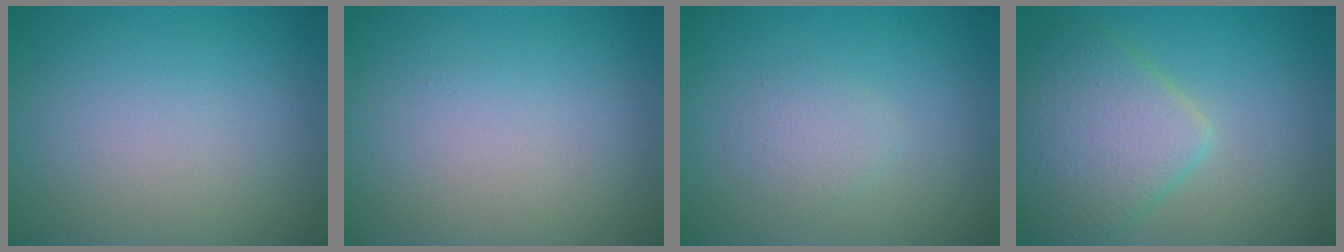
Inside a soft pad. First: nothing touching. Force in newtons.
{"total": 0.0}
{"total": 1.4, "press": 1.4, "slide": 0.0}
{"total": 6.0, "press": 6.0, "slide": 0.1}